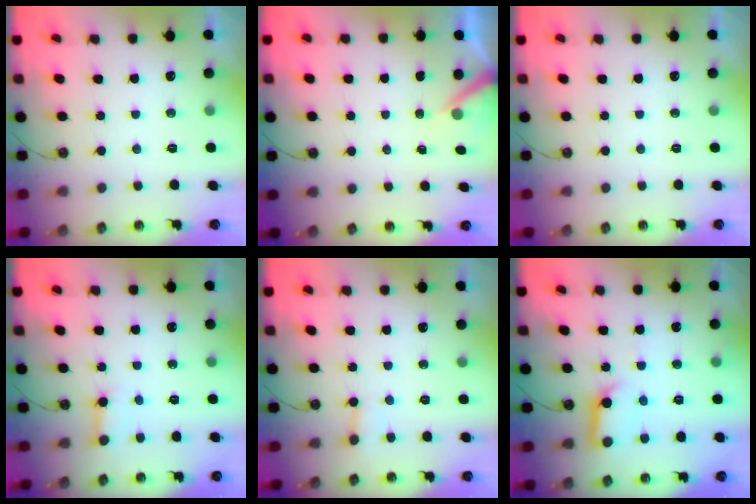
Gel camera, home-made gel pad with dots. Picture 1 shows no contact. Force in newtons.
{"total": 4.3, "press": 4.3, "slide": 0.2}
{"total": 0.0}
{"total": 3.0, "press": 2.9, "slide": 0.5}
{"total": 2.7, "press": 2.7, "slide": 0.5}
{"total": 11.1, "press": 11.0, "slide": 1.3}